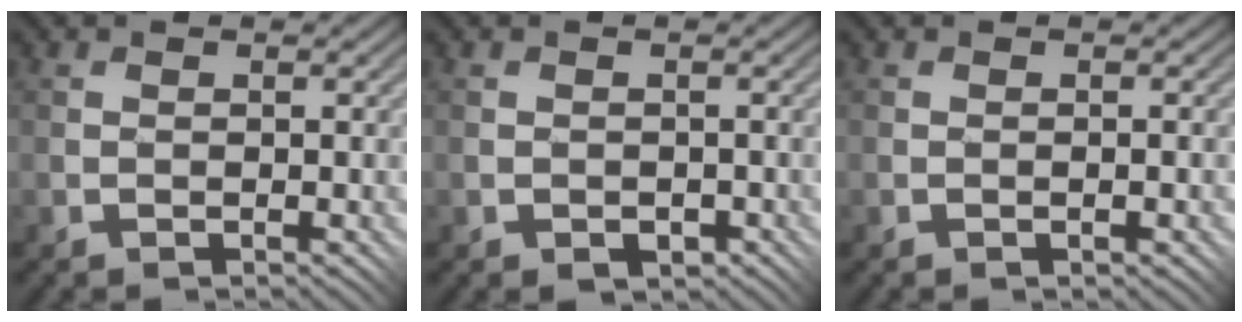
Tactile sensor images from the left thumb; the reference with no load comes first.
{"total": 1.3, "force": [-0.6, 0.9, 0.7], "torque": [-0.011, -0.002, -0.008]}
{"total": 1.0, "force": [-0.4, 0.3, 0.9], "torque": [-0.013, 0.002, -0.001]}